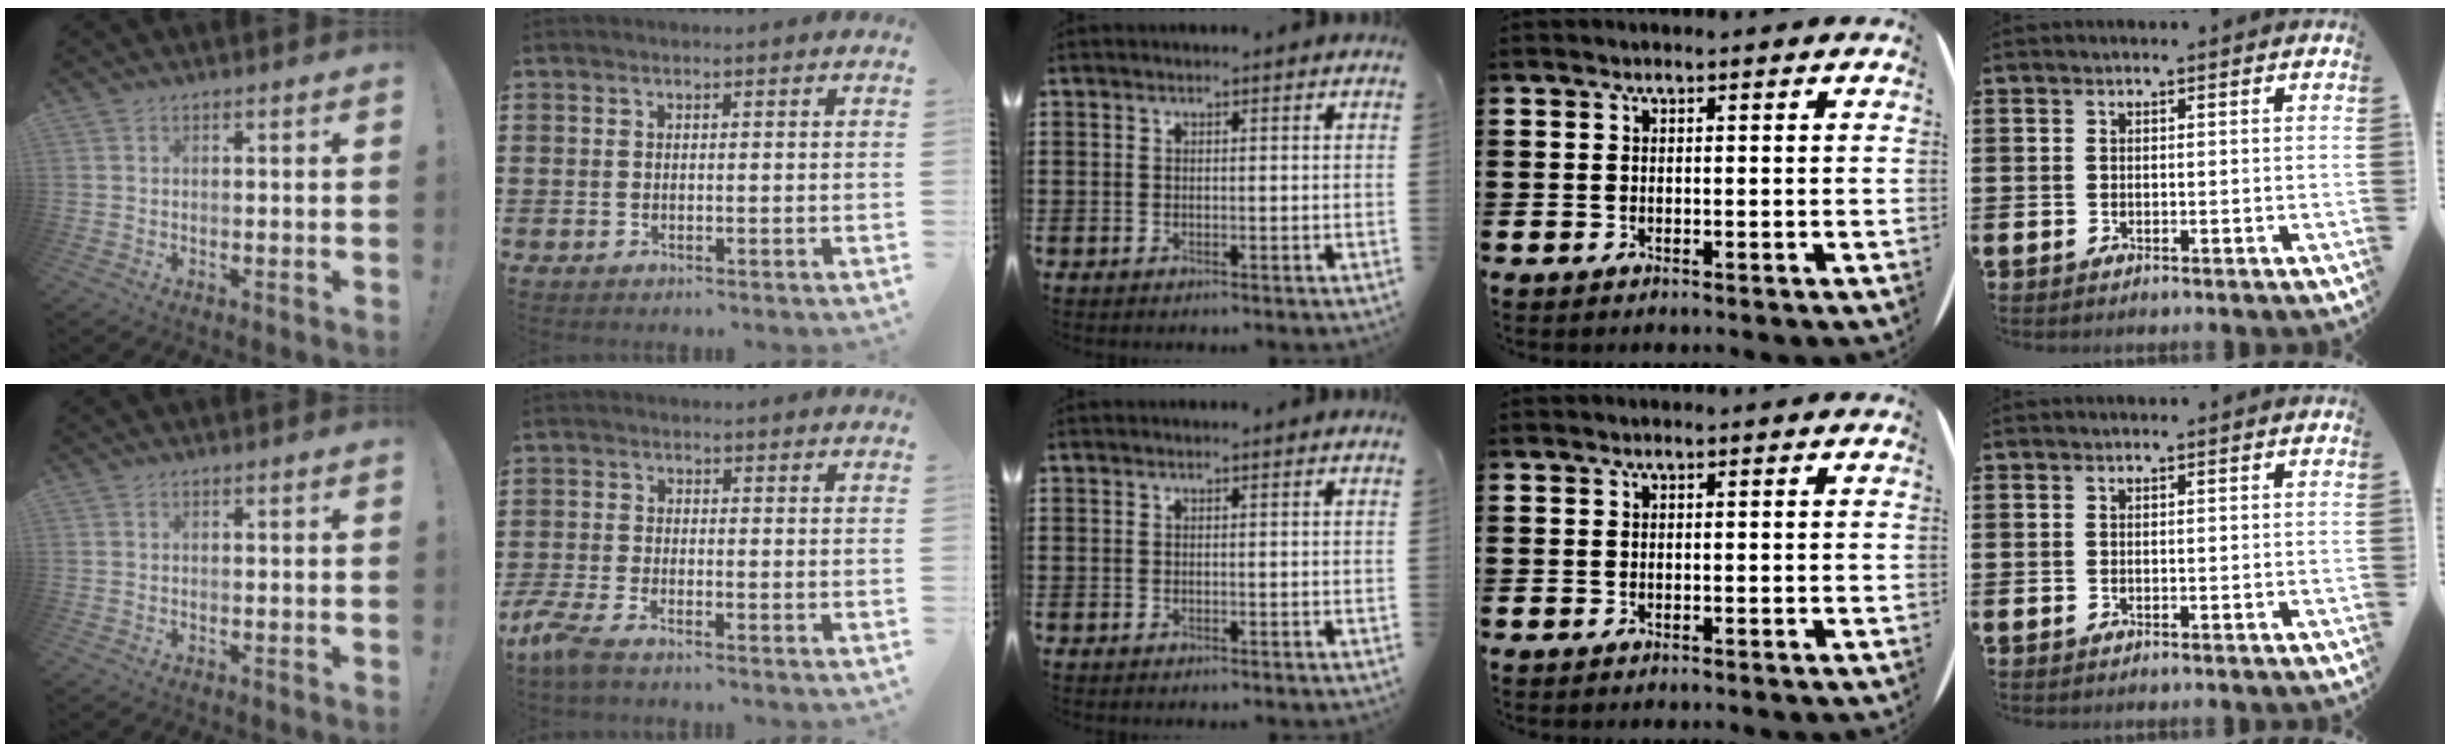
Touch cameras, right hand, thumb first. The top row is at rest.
{"index": {"total": 3.3, "force": [-2.9, 0.1, 1.5], "torque": [-0.056, -0.012, -0.064]}}